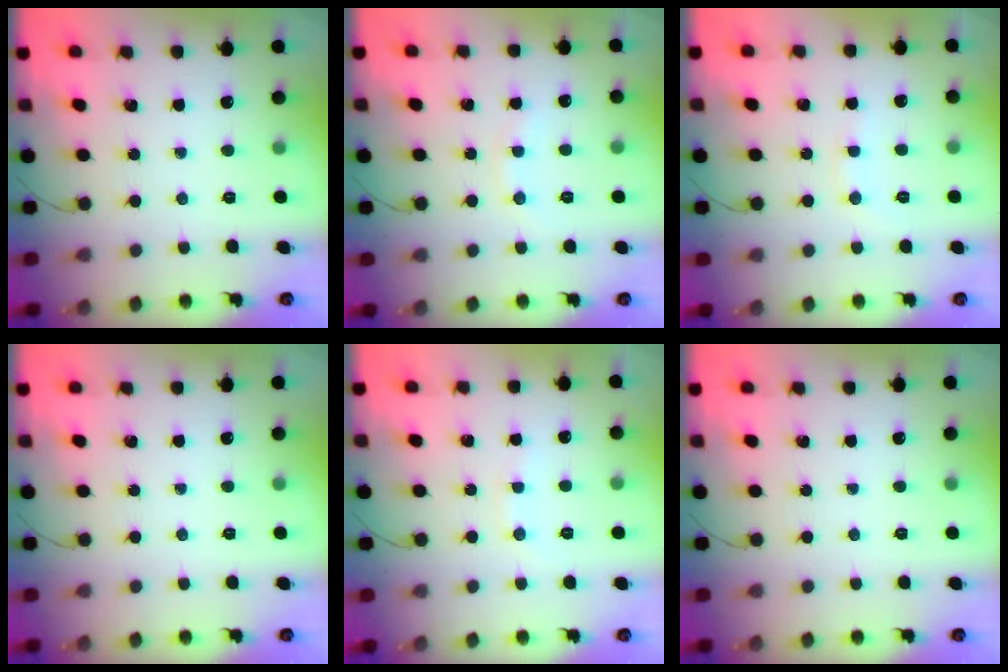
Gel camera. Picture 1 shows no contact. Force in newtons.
{"total": 6.0, "press": 5.8, "slide": 1.2}
{"total": 6.4, "press": 6.2, "slide": 1.4}
{"total": 0.0}
{"total": 5.0, "press": 4.8, "slide": 1.4}
{"total": 0.0}